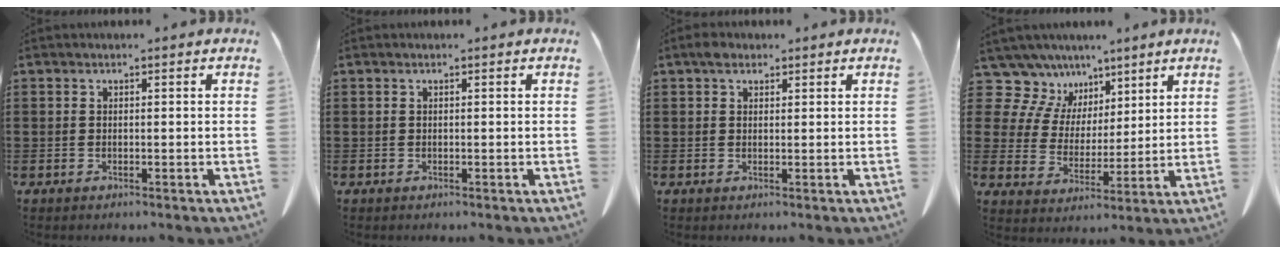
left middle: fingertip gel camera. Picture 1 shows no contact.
{"total": 0.0}
{"total": 1.8, "force": [1.2, 1.1, 0.8], "torque": [-0.012, 0.002, 0.020]}
{"total": 8.9, "force": [6.2, 6.3, 1.4], "torque": [-0.090, -0.032, 0.119]}